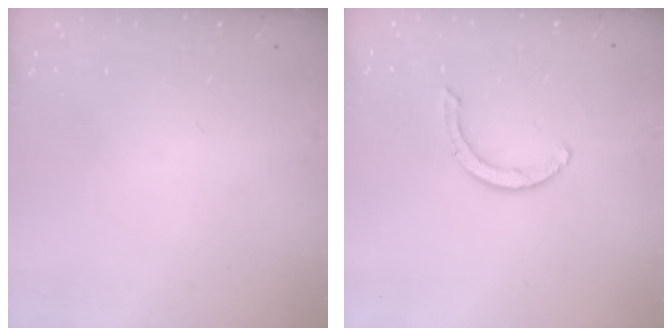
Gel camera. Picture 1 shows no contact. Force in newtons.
{"total": 3.1, "press": 3.1, "slide": 0.1}